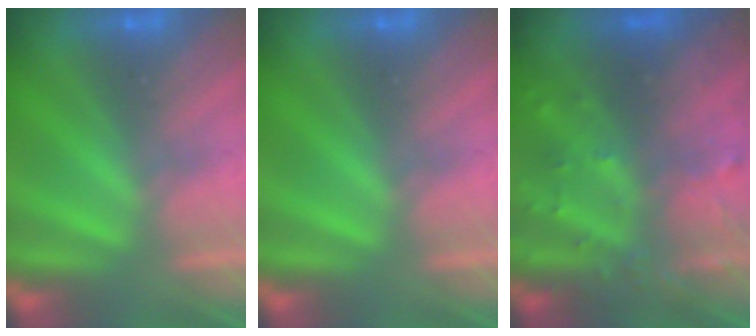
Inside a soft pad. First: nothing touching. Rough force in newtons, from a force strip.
{"total": 0.0}
{"total": 7.3}